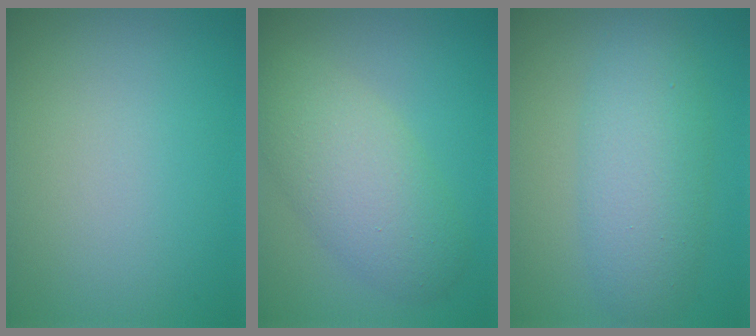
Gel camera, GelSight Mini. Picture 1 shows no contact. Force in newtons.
{"total": 5.5, "press": 5.4, "slide": 0.6}
{"total": 5.2, "press": 5.2, "slide": 0.1}